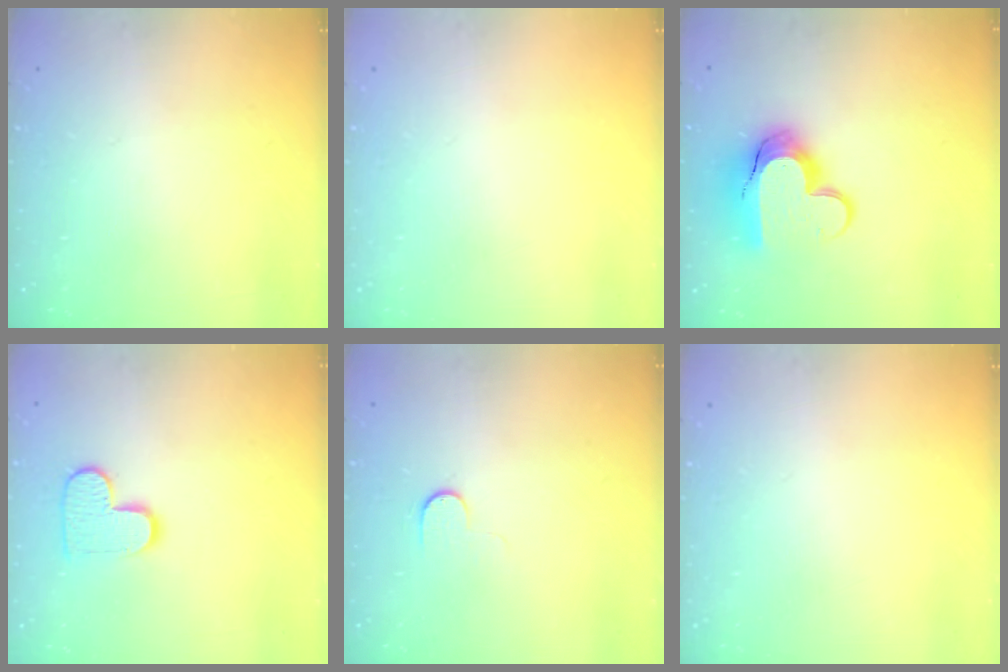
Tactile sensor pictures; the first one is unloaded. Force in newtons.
{"total": 0.0}
{"total": 14.0, "press": 13.9, "slide": 0.7}
{"total": 9.8, "press": 9.8, "slide": 0.6}
{"total": 5.0, "press": 5.0, "slide": 0.5}
{"total": 0.0}